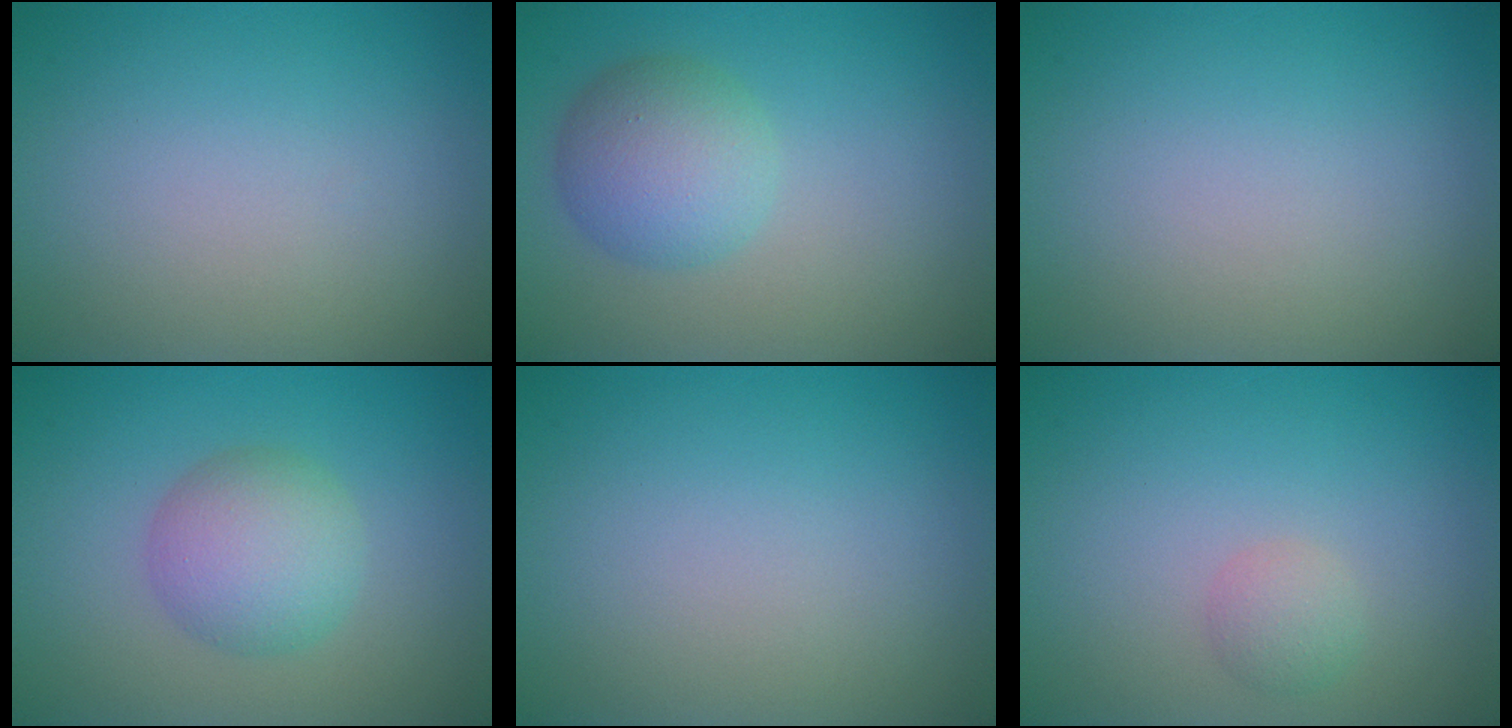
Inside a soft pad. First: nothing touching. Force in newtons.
{"total": 4.4, "press": 4.4, "slide": 0.0}
{"total": 0.0}
{"total": 4.3, "press": 4.3, "slide": 0.1}
{"total": 0.0}
{"total": 1.4, "press": 1.4, "slide": 0.1}